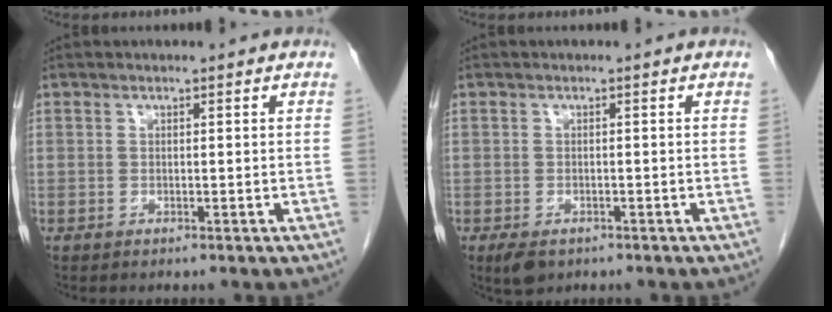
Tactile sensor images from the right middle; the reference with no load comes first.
{"total": 2.8, "force": [-1.7, 1.5, 1.5], "torque": [-0.029, -0.005, -0.021]}